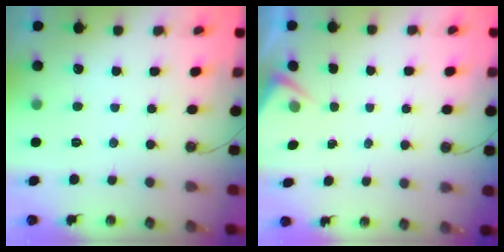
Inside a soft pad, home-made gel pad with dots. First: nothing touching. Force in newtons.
{"total": 2.4, "press": 2.4, "slide": 0.4}